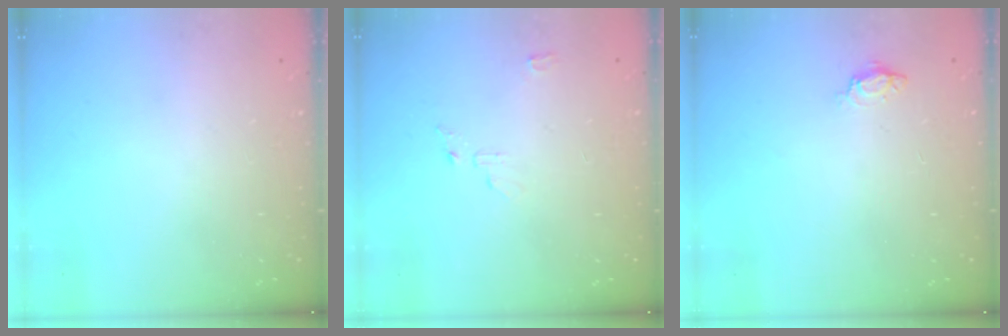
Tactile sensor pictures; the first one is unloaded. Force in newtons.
{"total": 4.7, "press": 4.6, "slide": 0.6}
{"total": 3.6, "press": 3.6, "slide": 0.4}